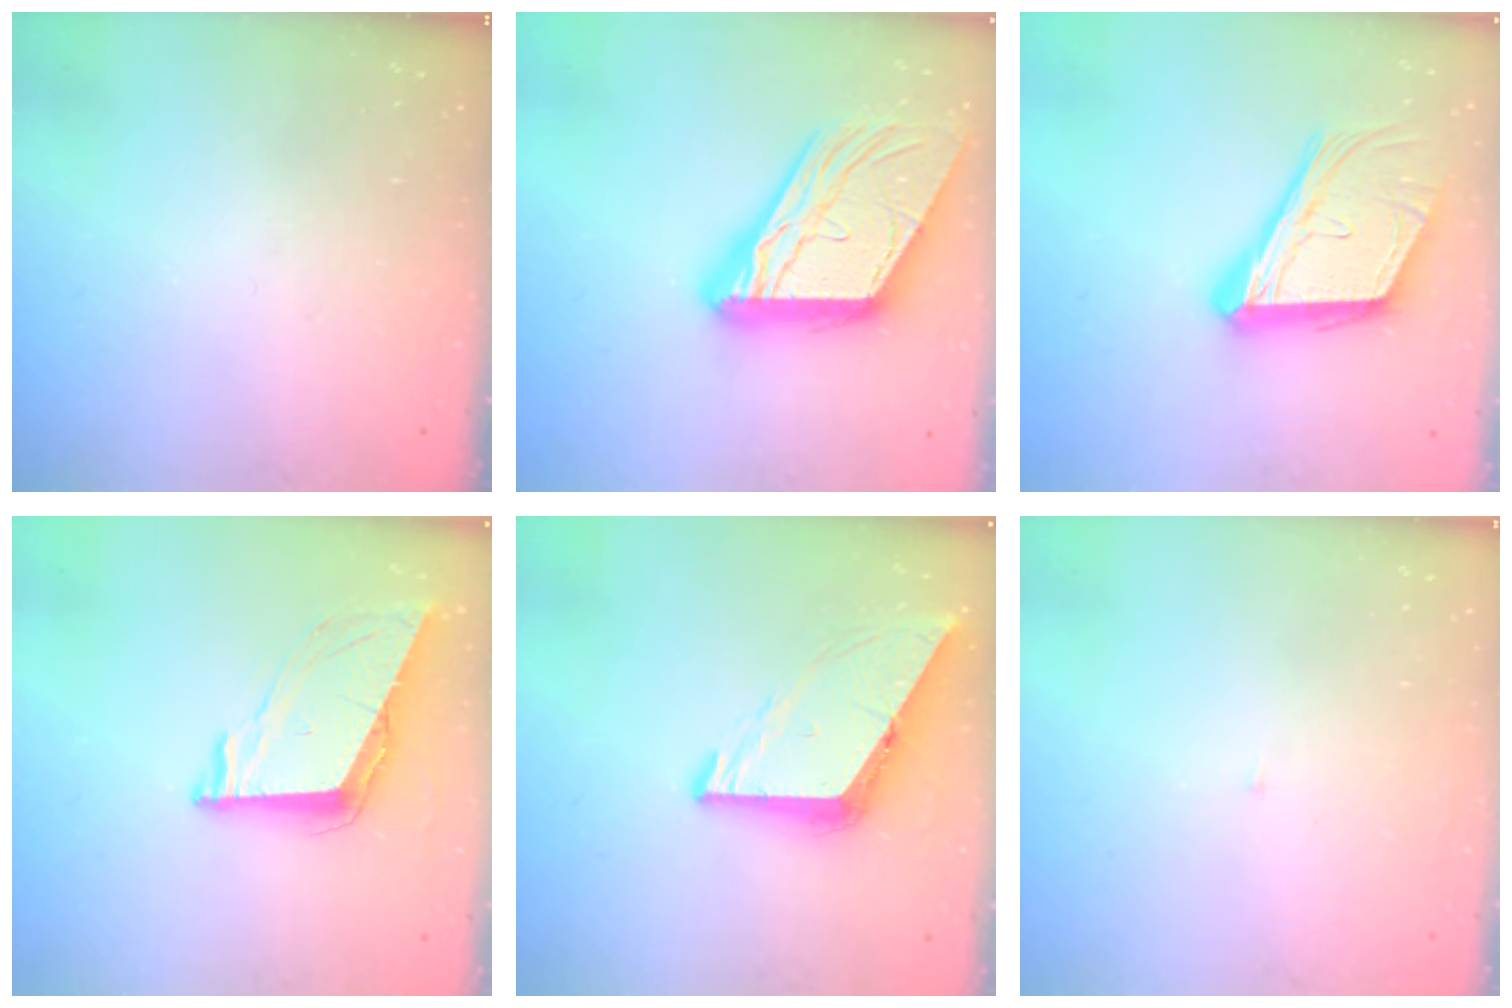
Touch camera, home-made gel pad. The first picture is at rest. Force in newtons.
{"total": 20.7, "press": 20.6, "slide": 2.1}
{"total": 20.0, "press": 19.6, "slide": 3.9}
{"total": 9.0, "press": 8.4, "slide": 3.2}
{"total": 7.8, "press": 7.8, "slide": 0.6}
{"total": 2.0, "press": 2.0, "slide": 0.2}